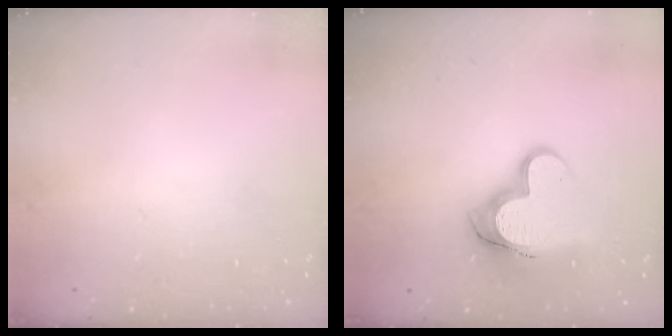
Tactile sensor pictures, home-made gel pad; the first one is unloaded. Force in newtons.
{"total": 14.5, "press": 14.5, "slide": 1.2}